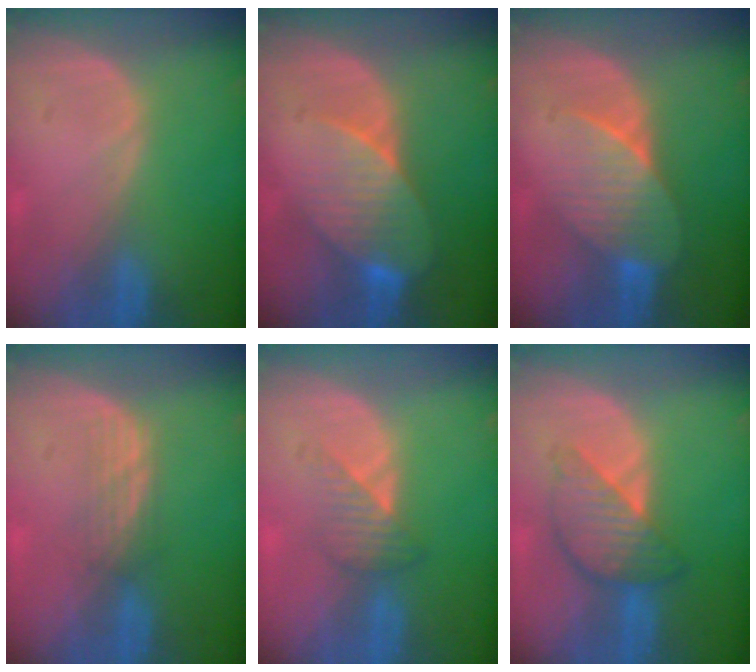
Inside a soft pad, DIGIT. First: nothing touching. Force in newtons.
{"total": 8.2, "press": 7.4, "slide": 3.7}
{"total": 7.4, "press": 6.9, "slide": 2.6}
{"total": 2.7, "press": 2.5, "slide": 0.9}
{"total": 3.4, "press": 3.1, "slide": 1.4}
{"total": 6.1, "press": 6.1, "slide": 0.4}